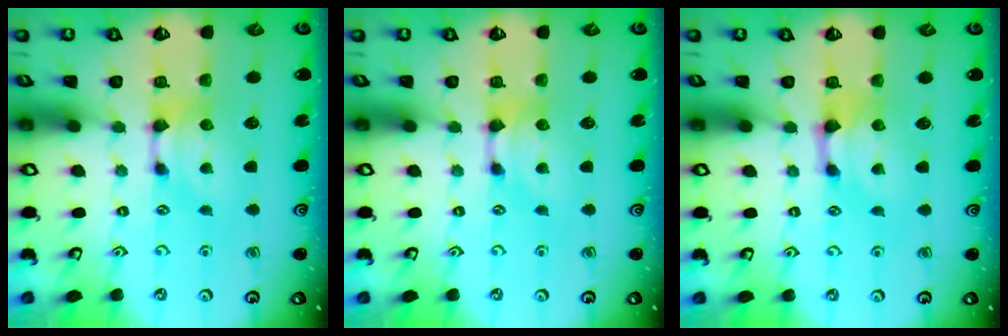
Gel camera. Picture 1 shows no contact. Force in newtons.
{"total": 0.0}
{"total": 0.8, "press": 0.2, "slide": 0.7}